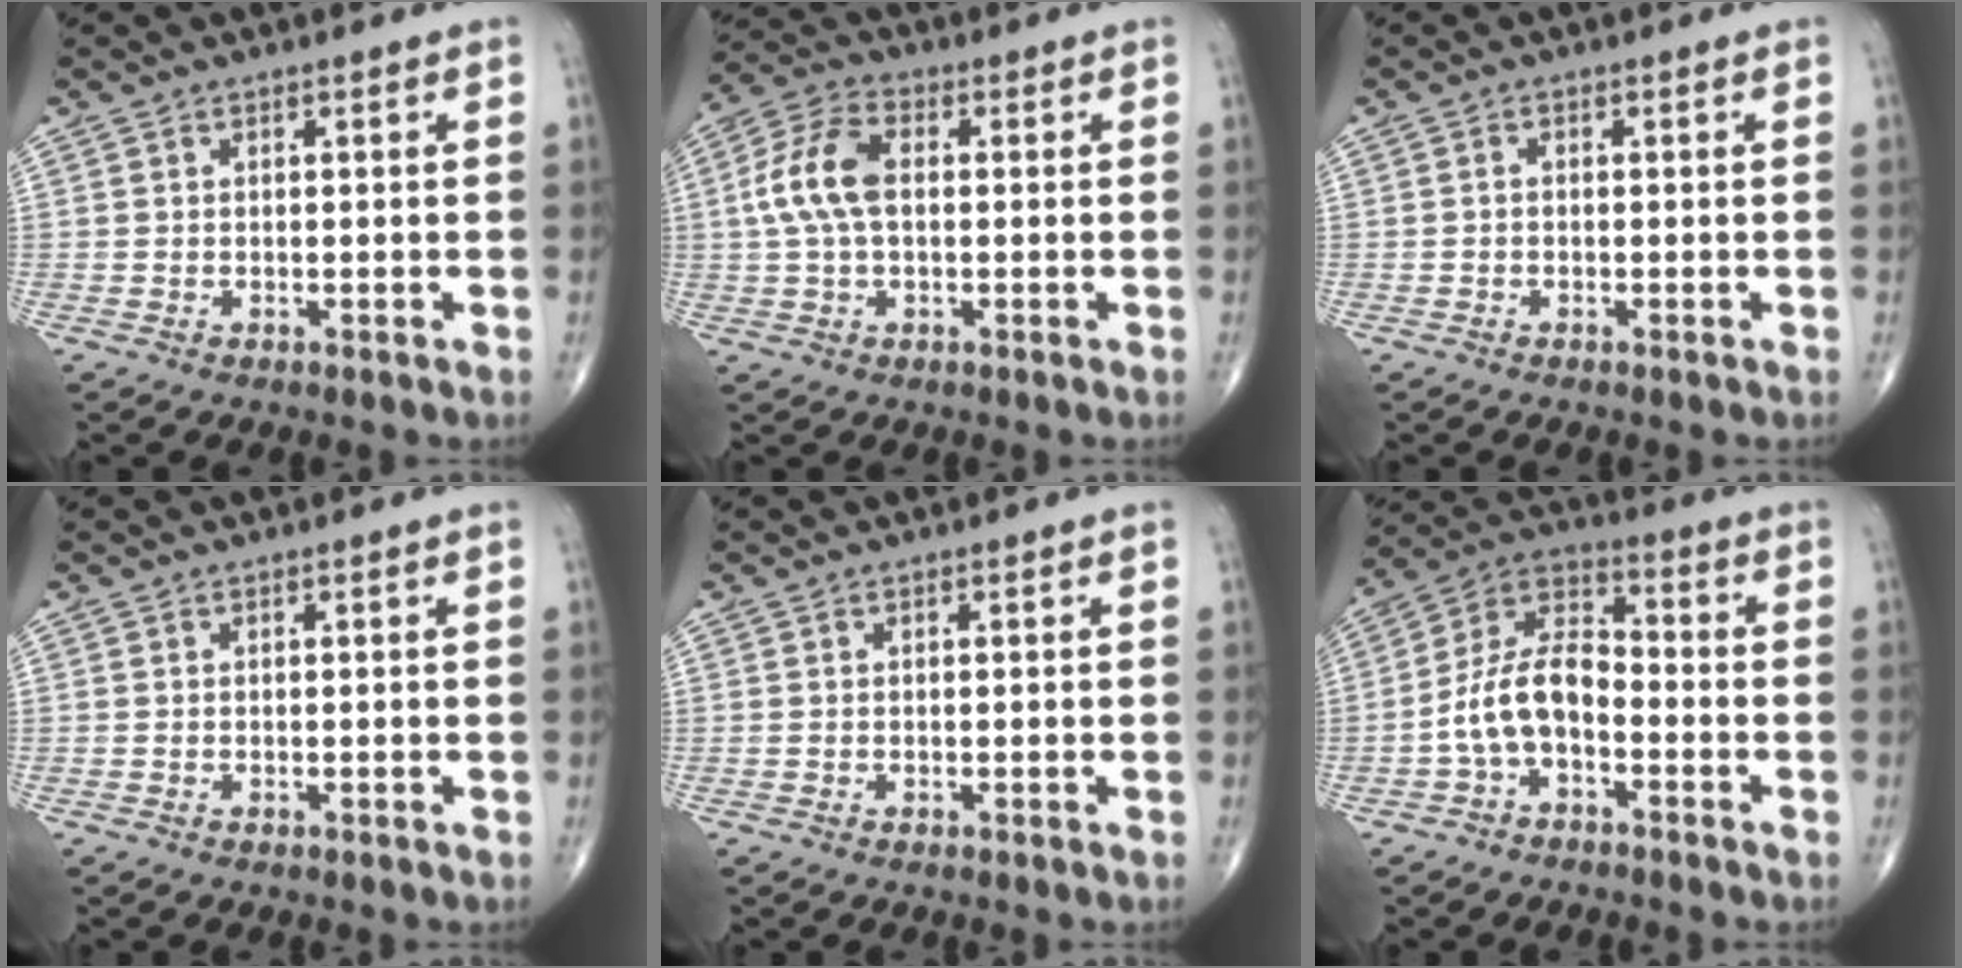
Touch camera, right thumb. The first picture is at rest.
{"total": 9.7, "force": [0.7, 5.5, 7.9], "torque": [-0.170, 0.023, 0.010]}
{"total": 0.6, "force": [-0.2, 0.4, 0.5], "torque": [-0.006, 0.001, -0.008]}
{"total": 0.0}
{"total": 0.0}
{"total": 10.5, "force": [-3.0, 5.9, 8.1], "torque": [-0.148, 0.047, -0.068]}